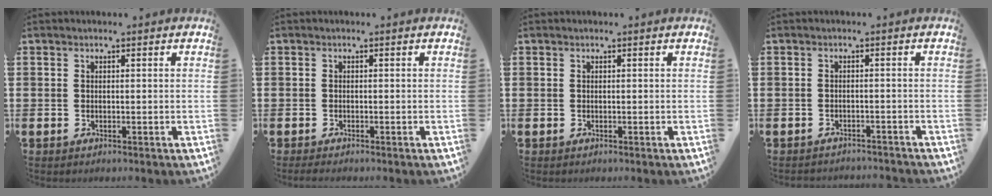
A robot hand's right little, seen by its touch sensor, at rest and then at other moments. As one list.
[{"total": 0.0}, {"total": 0.0}, {"total": 1.3, "force": [-1.3, 0.0, -0.1], "torque": [-0.003, 0.003, -0.027]}]